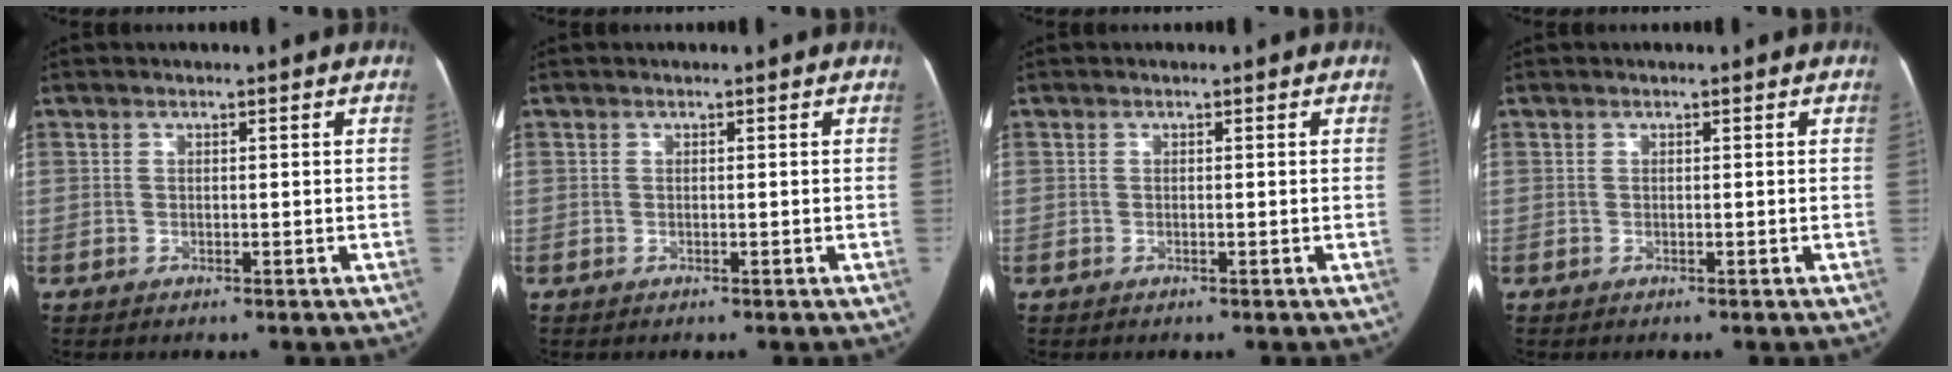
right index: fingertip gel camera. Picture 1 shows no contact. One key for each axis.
{"total": 0.0}
{"total": 0.0}
{"total": 0.0}